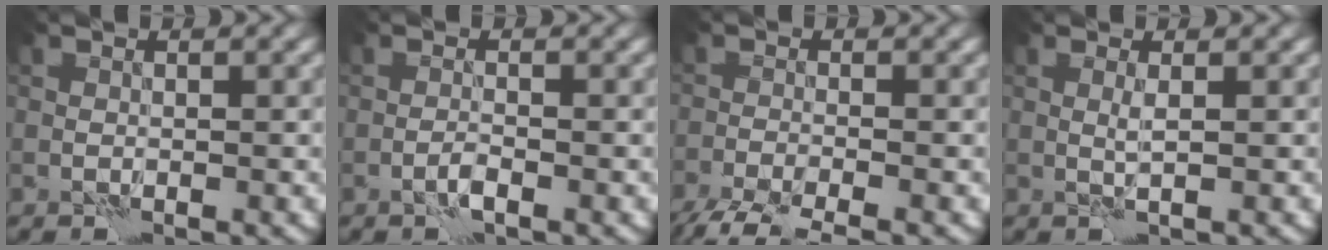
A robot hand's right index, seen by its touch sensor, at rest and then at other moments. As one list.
[{"total": 1.1, "force": [-0.7, 0.0, 0.9], "torque": [-0.018, 0.005, -0.018]}, {"total": 4.9, "force": [-4.1, 0.7, 2.6], "torque": [-0.045, -0.014, -0.082]}, {"total": 0.9, "force": [0.3, -0.1, 0.9], "torque": [-0.022, 0.002, 0.003]}]